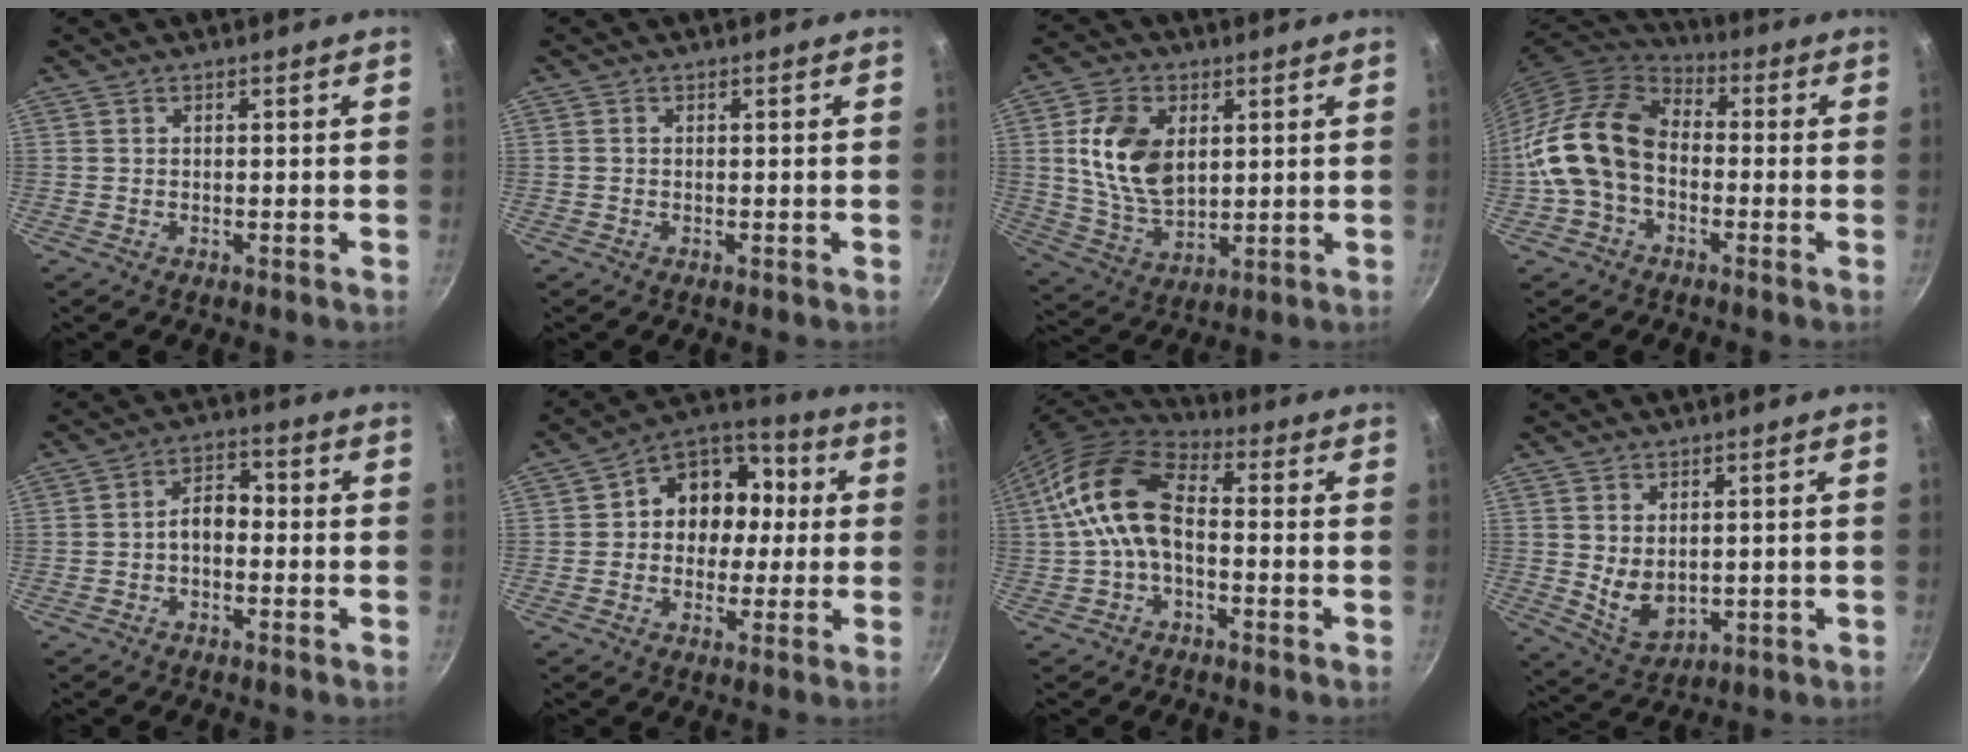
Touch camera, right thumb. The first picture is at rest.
{"total": 0.0}
{"total": 13.5, "force": [2.9, 8.8, 9.9], "torque": [-0.166, -0.017, 0.063]}
{"total": 15.1, "force": [-2.1, 10.8, 10.3], "torque": [-0.171, 0.040, -0.056]}
{"total": 5.1, "force": [-1.2, 3.3, 3.8], "torque": [-0.043, 0.026, -0.029]}
{"total": 13.3, "force": [0.9, 11.0, 7.4], "torque": [-0.058, 0.033, -0.006]}
{"total": 12.6, "force": [-0.9, 7.3, 10.2], "torque": [-0.183, 0.040, -0.033]}
{"total": 6.6, "force": [1.1, 4.3, 4.8], "torque": [-0.073, -0.023, 0.039]}